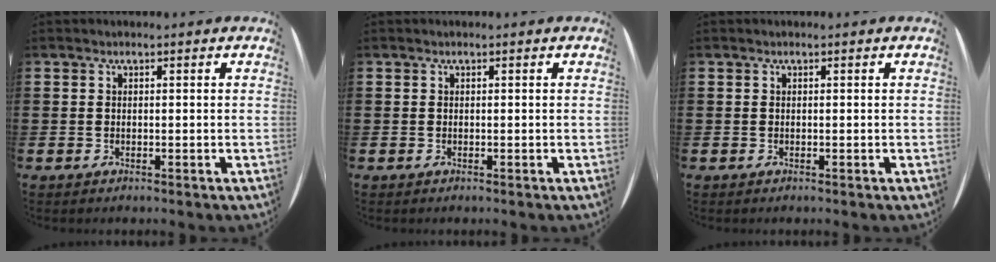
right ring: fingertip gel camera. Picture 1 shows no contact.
{"total": 0.0}
{"total": 0.0}